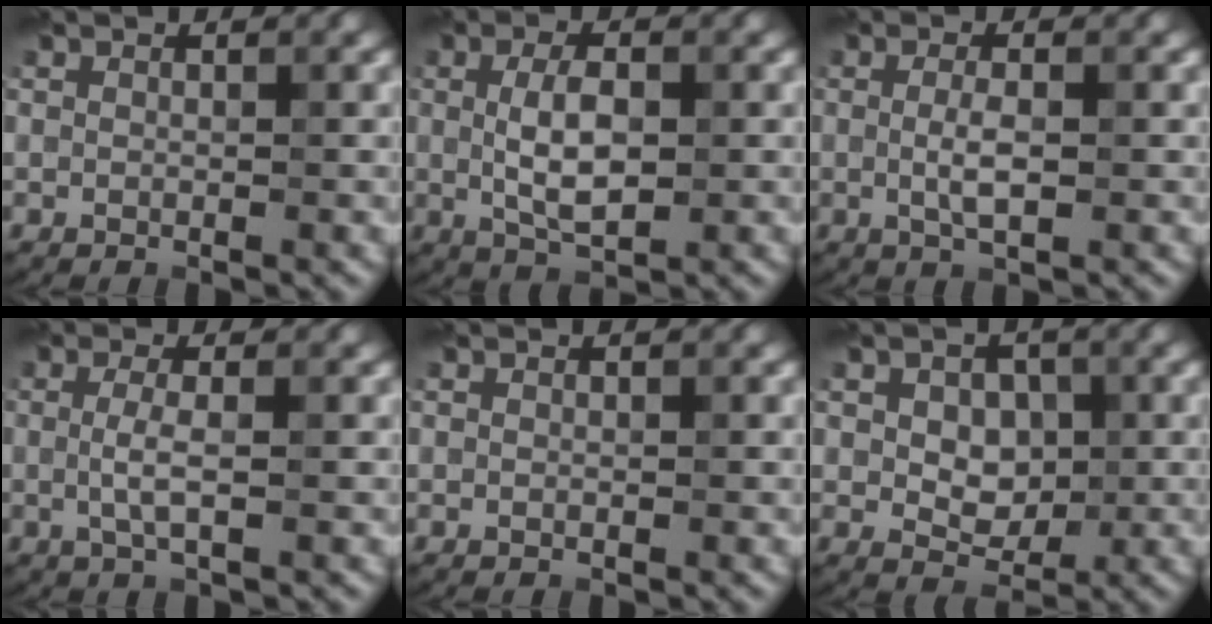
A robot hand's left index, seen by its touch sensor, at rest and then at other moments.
{"total": 4.1, "force": [-0.2, 1.9, 3.7], "torque": [-0.077, -0.002, 0.001]}
{"total": 2.1, "force": [-0.3, 0.6, 2.0], "torque": [-0.044, -0.004, -0.007]}
{"total": 1.9, "force": [-0.4, 0.3, 1.8], "torque": [-0.042, -0.004, -0.006]}
{"total": 0.0}
{"total": 3.7, "force": [0.2, 2.7, 2.5], "torque": [-0.044, -0.008, 0.003]}